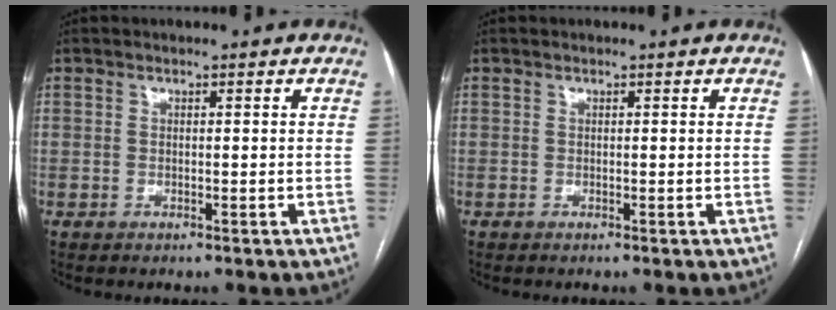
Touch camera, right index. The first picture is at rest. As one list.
[{"total": 0.0}]